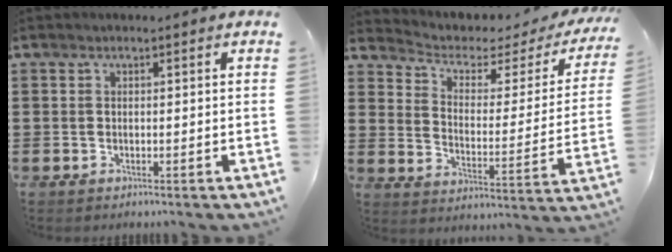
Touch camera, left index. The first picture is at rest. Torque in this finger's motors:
{"motor_torque": [2.14, 0.00, 0.17, 0.03]}